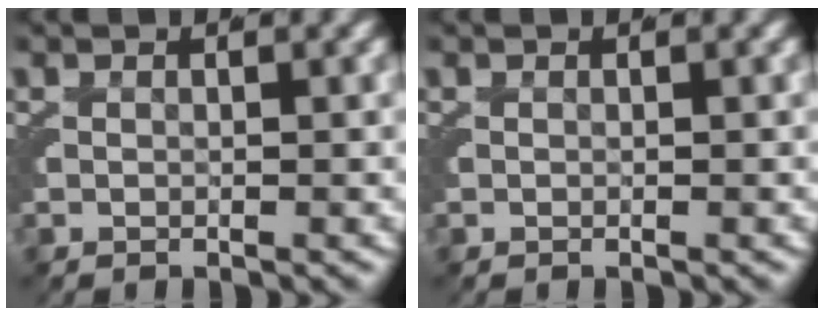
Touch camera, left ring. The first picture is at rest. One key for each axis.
{"total": 0.0}